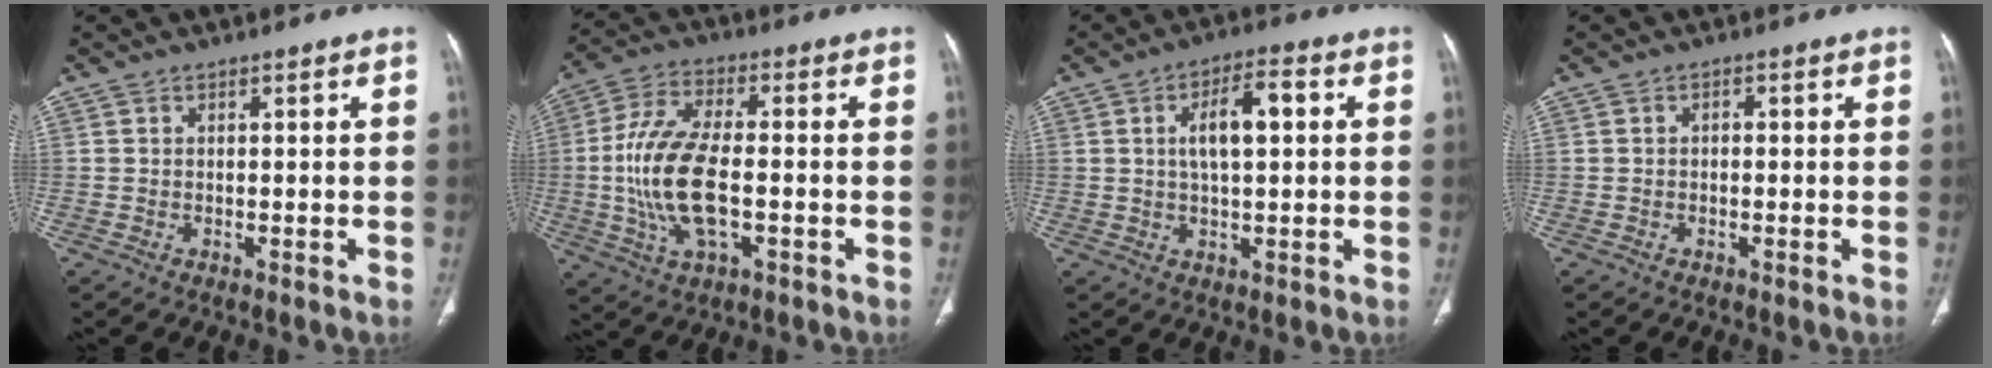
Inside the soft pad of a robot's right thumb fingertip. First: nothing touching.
{"total": 15.3, "force": [-2.0, 7.0, 13.4], "torque": [-0.279, 0.014, -0.036]}
{"total": 8.3, "force": [1.6, 3.3, 7.4], "torque": [-0.123, 0.014, 0.022]}
{"total": 1.0, "force": [-0.1, 0.7, 0.7], "torque": [-0.007, 0.006, -0.003]}